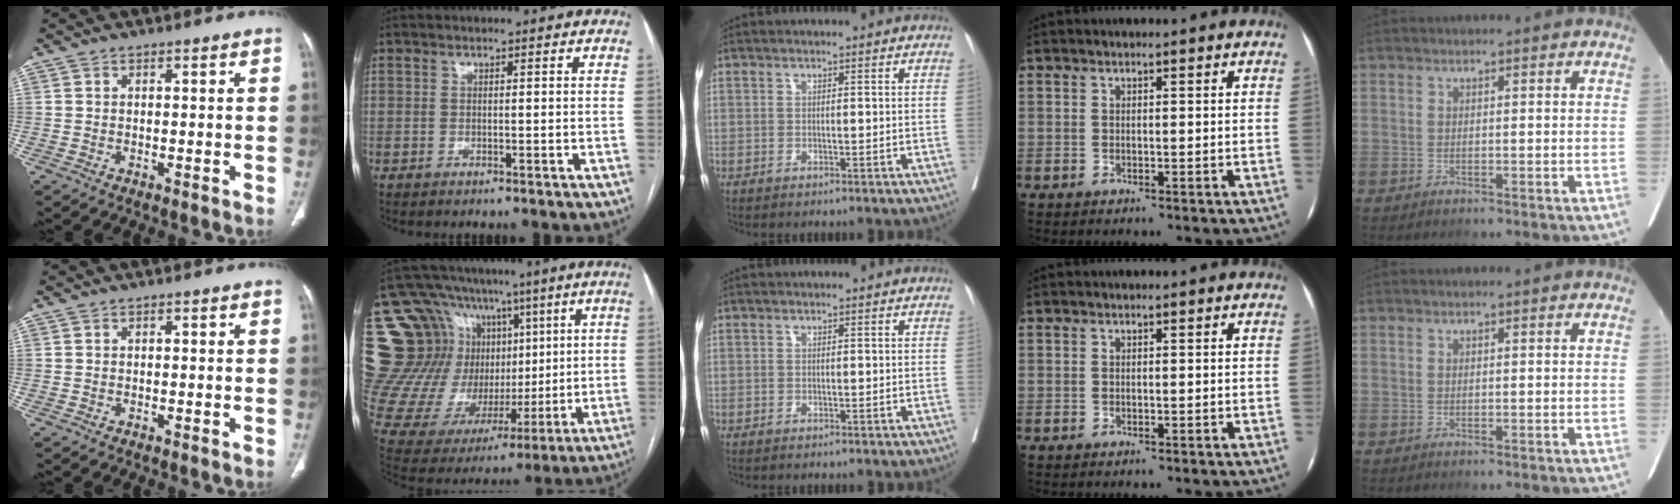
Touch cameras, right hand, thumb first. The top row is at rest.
{"index": {"total": 23.2, "force": [8.3, 18.5, 11.3], "torque": [-0.221, 0.091, 0.180]}}